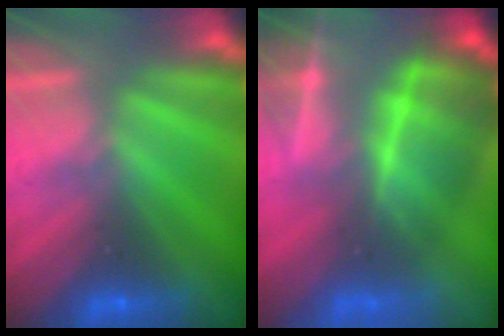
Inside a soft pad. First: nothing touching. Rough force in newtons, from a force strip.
{"total": 7.6}